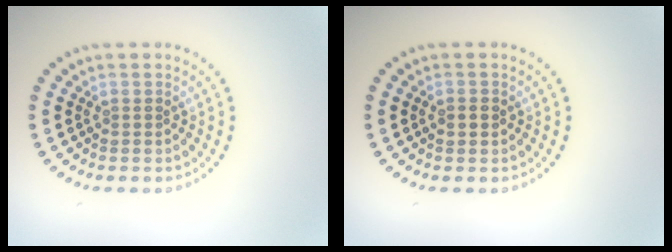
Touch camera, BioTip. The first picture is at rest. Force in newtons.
{"total": 1.5, "press": 1.5, "slide": 0.0}